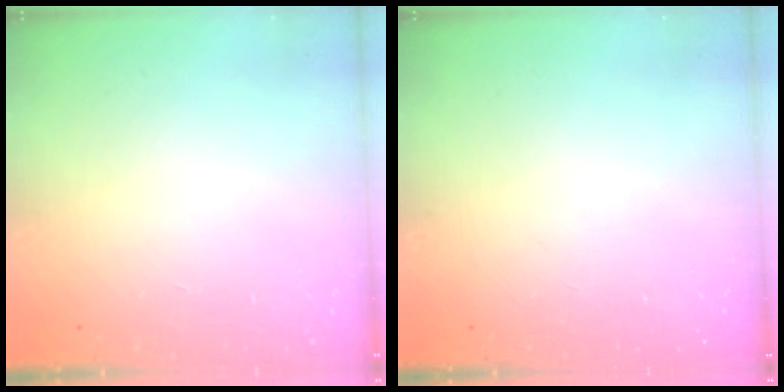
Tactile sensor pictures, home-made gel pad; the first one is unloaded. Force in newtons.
{"total": 0.0}